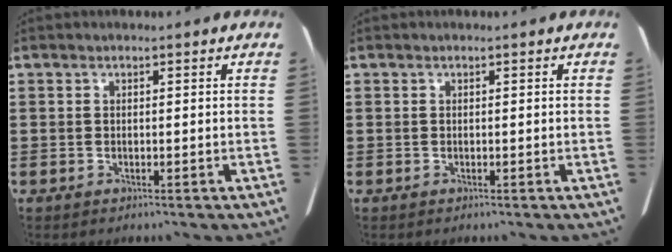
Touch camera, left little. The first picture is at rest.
{"total": 0.0}